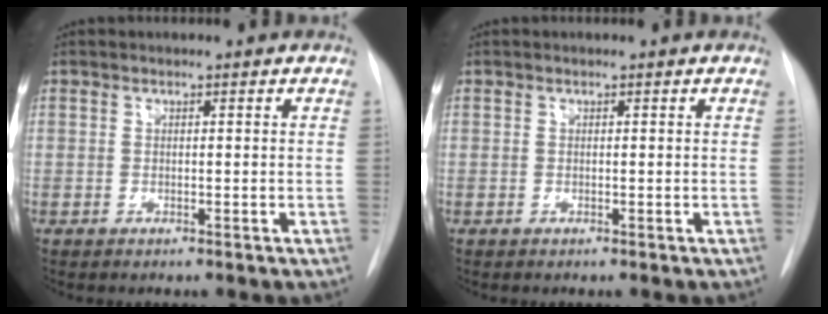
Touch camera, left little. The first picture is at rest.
{"total": 0.0}